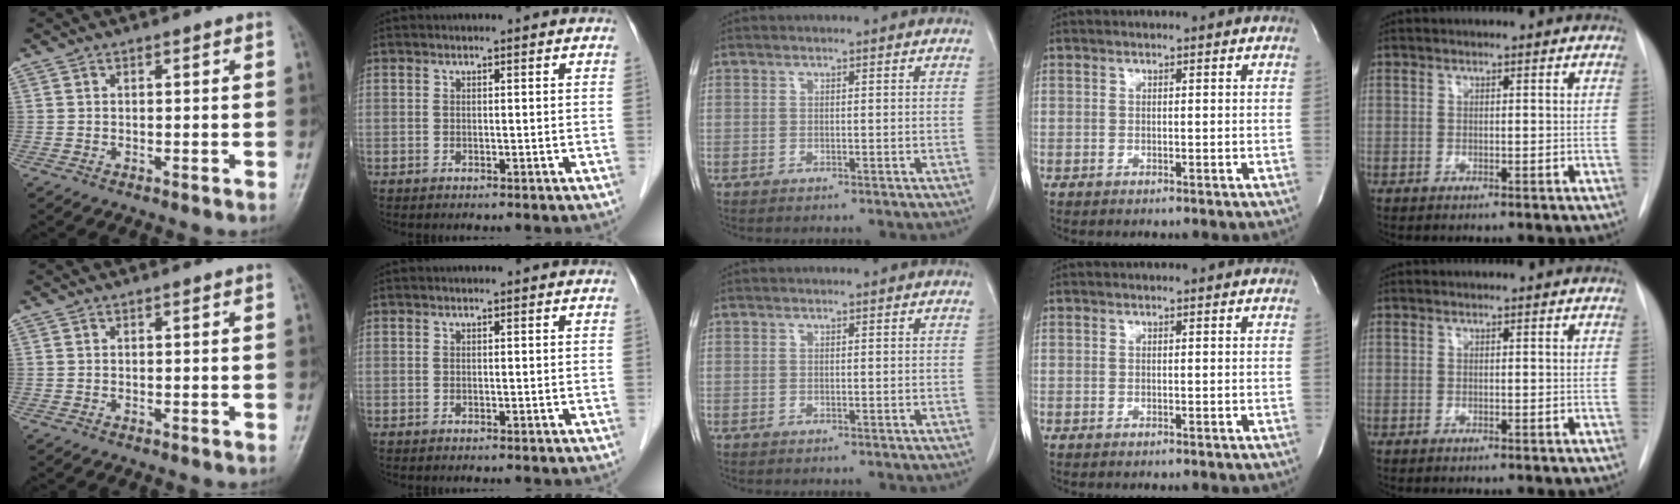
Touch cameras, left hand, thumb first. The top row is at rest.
{}